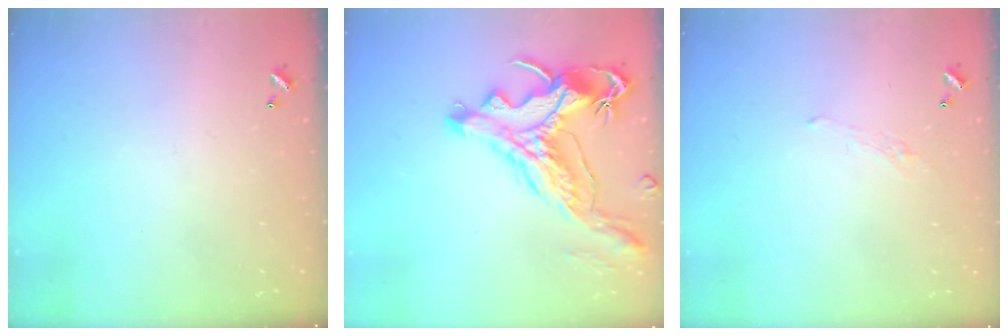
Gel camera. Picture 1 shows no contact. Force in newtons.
{"total": 6.8, "press": 6.5, "slide": 1.8}
{"total": 1.6, "press": 1.5, "slide": 0.7}